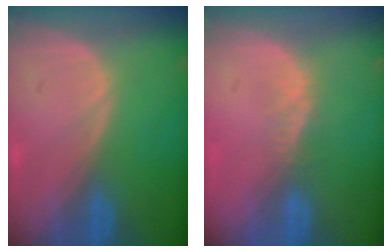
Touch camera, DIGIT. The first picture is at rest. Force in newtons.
{"total": 2.1, "press": 1.5, "slide": 1.4}